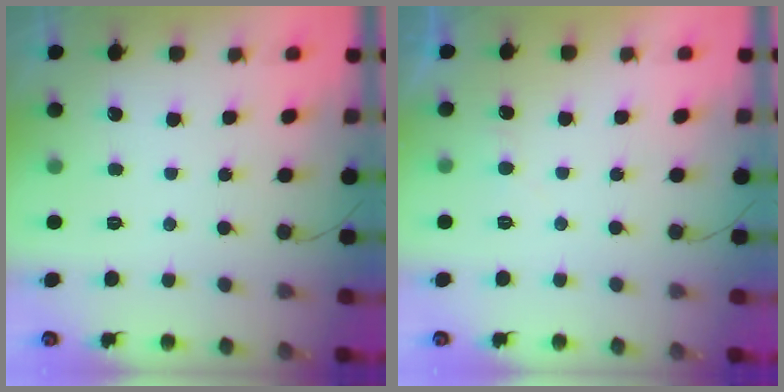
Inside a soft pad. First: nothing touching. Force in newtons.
{"total": 3.9, "press": 3.8, "slide": 0.5}